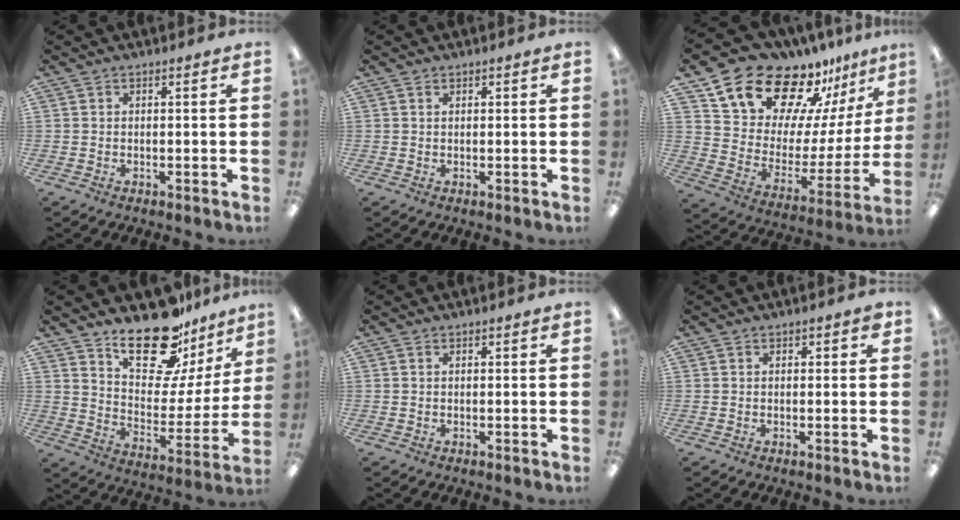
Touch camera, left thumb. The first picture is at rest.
{"total": 0.6, "force": [0.4, 0.3, 0.3], "torque": [-0.007, 0.003, 0.007]}
{"total": 19.7, "force": [16.5, 8.7, 6.4], "torque": [-0.128, -0.124, 0.298]}
{"total": 22.0, "force": [15.9, 9.9, 11.5], "torque": [-0.177, -0.104, 0.275]}
{"total": 0.0}
{"total": 1.2, "force": [0.5, 0.7, 0.8], "torque": [-0.008, 0.001, 0.006]}